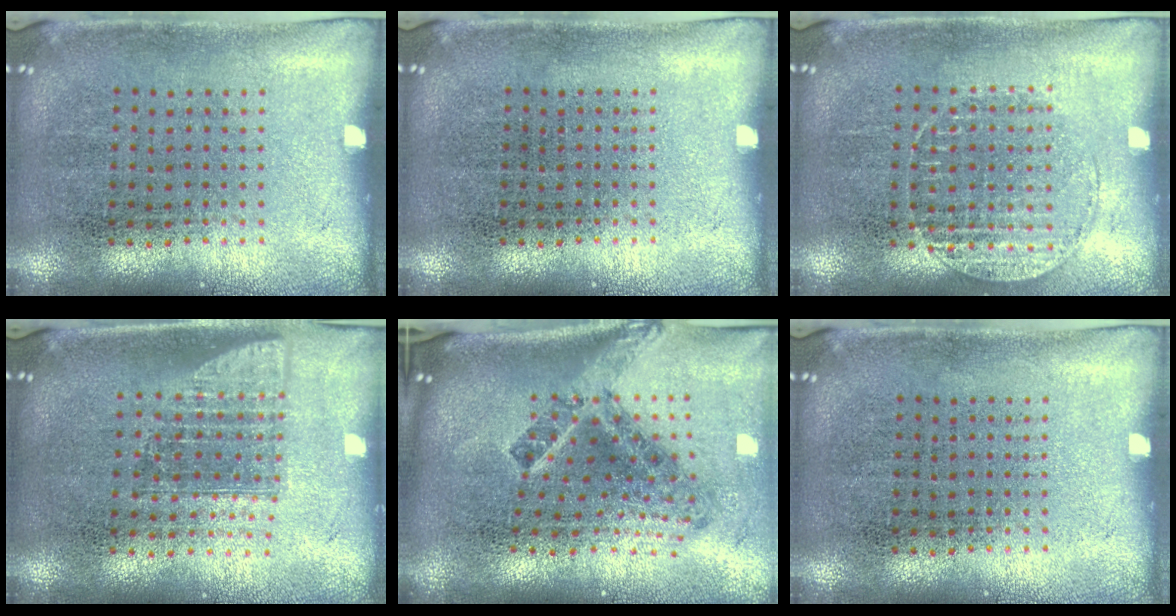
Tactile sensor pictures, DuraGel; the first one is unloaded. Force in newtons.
{"total": 0.0}
{"total": 1.1, "press": 1.1, "slide": 0.4}
{"total": 1.5, "press": 1.1, "slide": 0.9}
{"total": 2.7, "press": 1.6, "slide": 2.1}
{"total": 0.0}